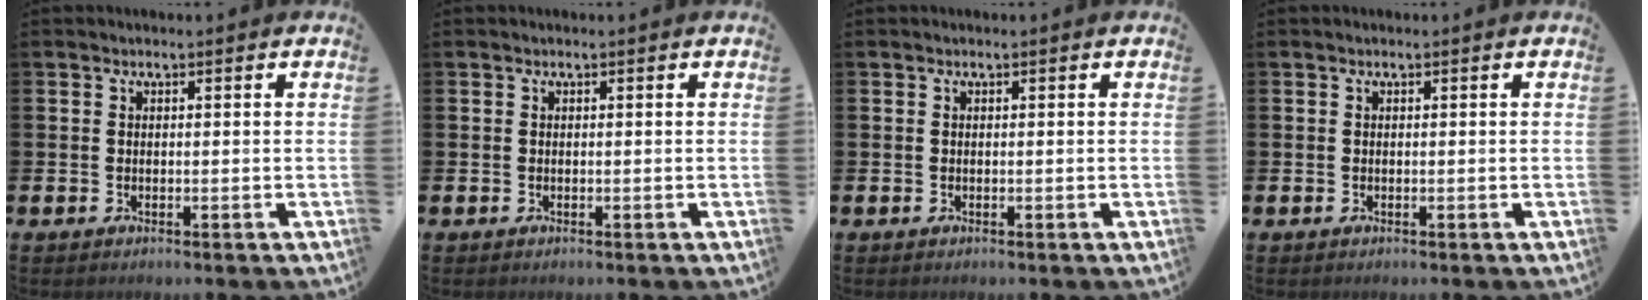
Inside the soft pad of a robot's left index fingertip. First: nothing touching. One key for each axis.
{"total": 0.0}
{"total": 0.0}
{"total": 0.0}